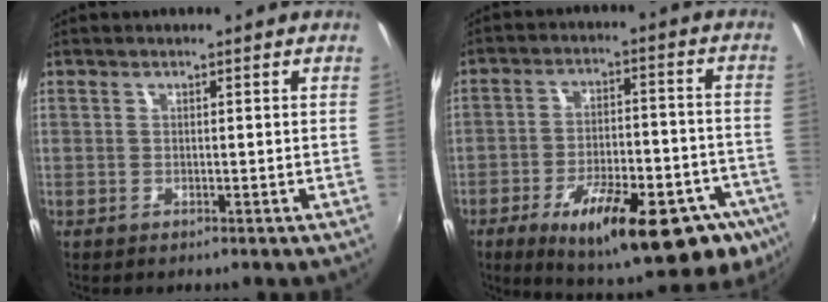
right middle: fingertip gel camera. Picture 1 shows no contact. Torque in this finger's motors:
{"motor_torque": [1.15, -0.99, 0.36, 0.19]}